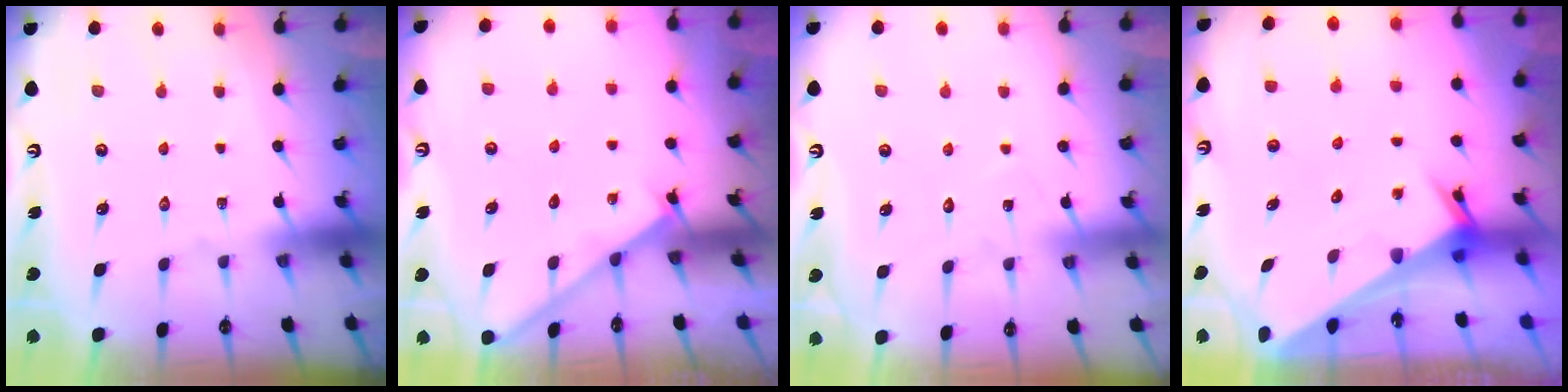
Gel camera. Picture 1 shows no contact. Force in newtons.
{"total": 2.0, "press": 1.9, "slide": 0.3}
{"total": 5.2, "press": 5.2, "slide": 0.6}
{"total": 3.2, "press": 3.2, "slide": 0.2}